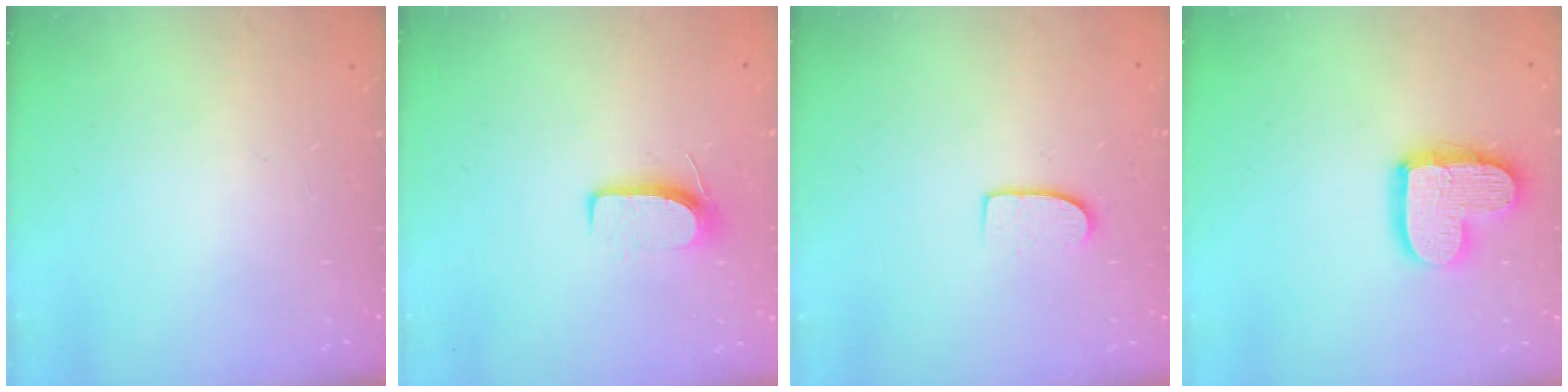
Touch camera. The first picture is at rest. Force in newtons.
{"total": 7.0, "press": 7.0, "slide": 0.6}
{"total": 7.3, "press": 7.3, "slide": 0.6}
{"total": 14.5, "press": 14.4, "slide": 1.3}